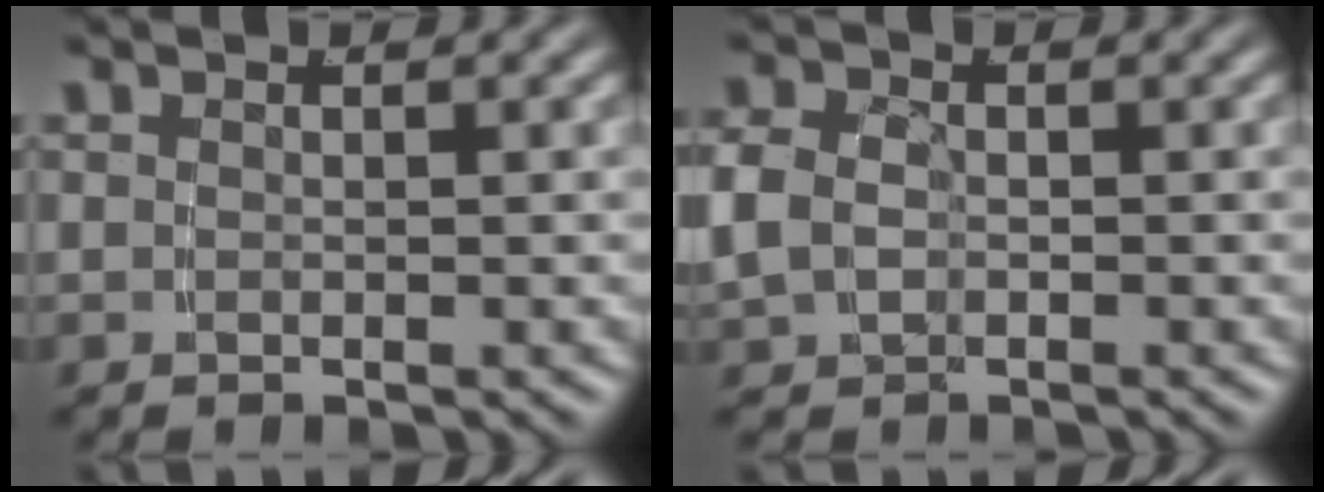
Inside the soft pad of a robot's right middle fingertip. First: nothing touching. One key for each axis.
{"total": 3.2, "fx": -0.5, "fy": 2.7, "fz": 1.7, "tx": -0.057, "ty": -0.014, "tz": -0.002}